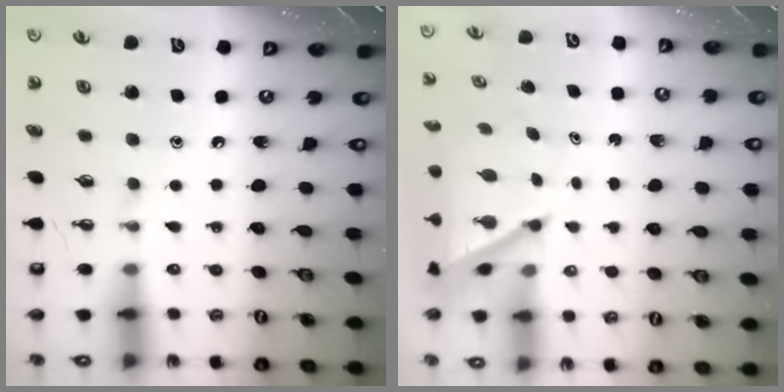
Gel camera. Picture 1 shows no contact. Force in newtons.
{"total": 5.1, "press": 5.1, "slide": 0.4}